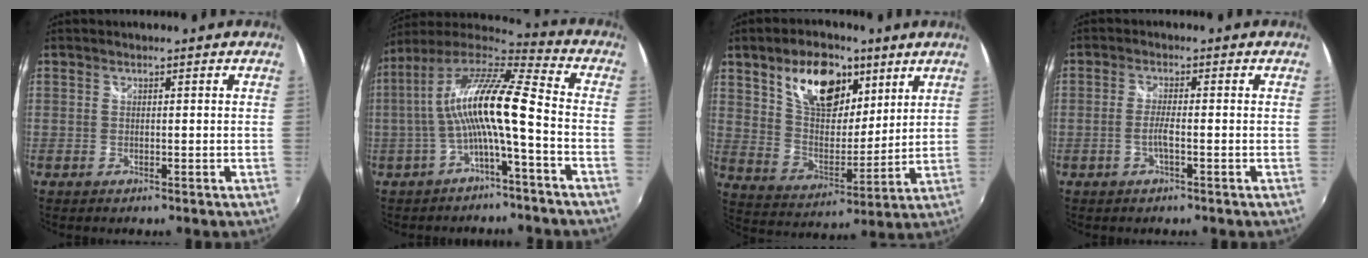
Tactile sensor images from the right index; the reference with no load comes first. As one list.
[{"total": 14.1, "force": [-1.7, 1.4, 13.9], "torque": [-0.263, 0.016, -0.033]}, {"total": 16.4, "force": [8.9, 9.1, 10.4], "torque": [-0.181, 0.017, 0.164]}, {"total": 2.5, "force": [-0.9, 0.1, 2.3], "torque": [-0.047, -0.001, -0.019]}]